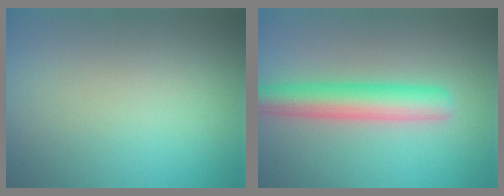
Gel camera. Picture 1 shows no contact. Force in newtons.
{"total": 4.8, "press": 4.8, "slide": 0.1}